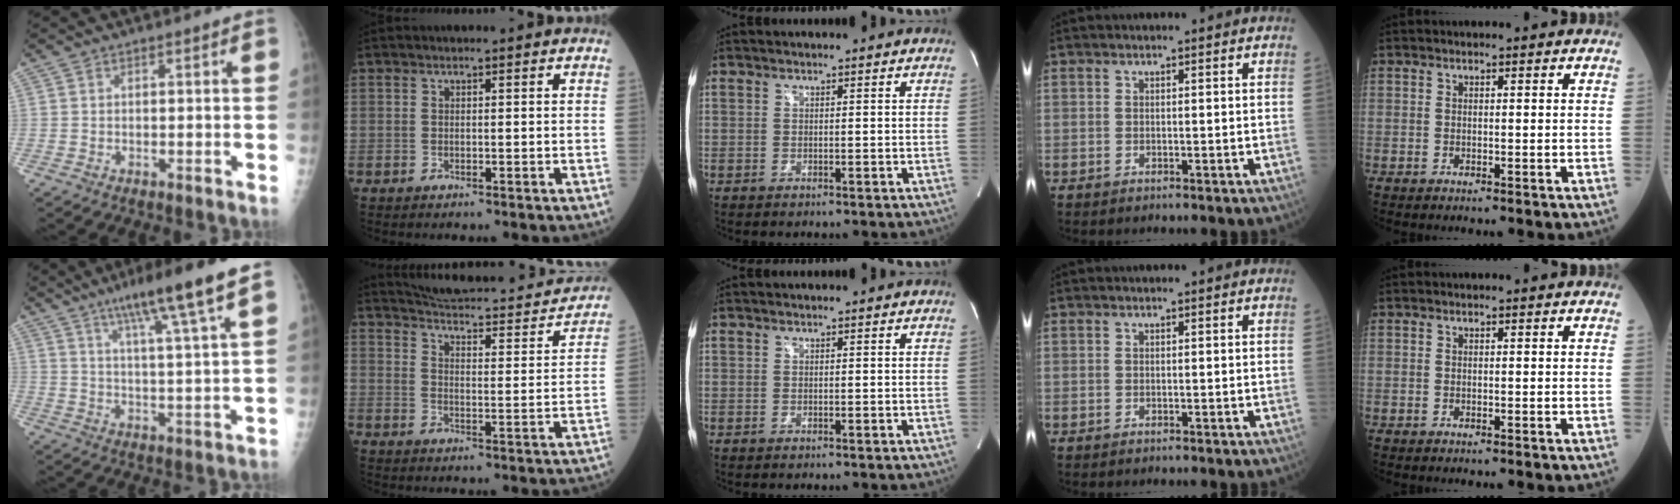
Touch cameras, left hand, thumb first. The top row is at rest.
{"thumb": {"total": 14.0, "force": [8.5, 0.5, 11.2], "torque": [-0.182, -0.028, 0.133]}, "index": {"total": 18.5, "force": [16.8, 3.7, 6.7], "torque": [-0.089, -0.015, 0.206]}}